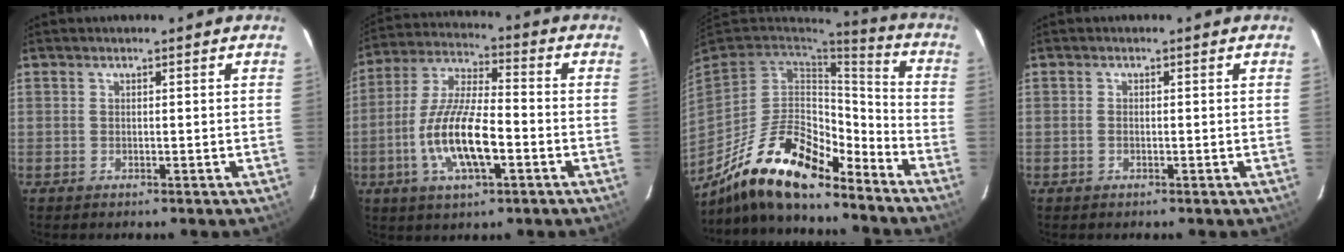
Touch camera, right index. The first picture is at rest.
{"total": 14.4, "force": [-4.4, 4.4, 13.0], "torque": [-0.271, -0.005, -0.082]}
{"total": 19.4, "force": [-14.6, 6.3, 11.0], "torque": [-0.223, -0.004, -0.266]}
{"total": 0.7, "force": [-0.2, 0.4, 0.5], "torque": [-0.013, 0.001, -0.005]}